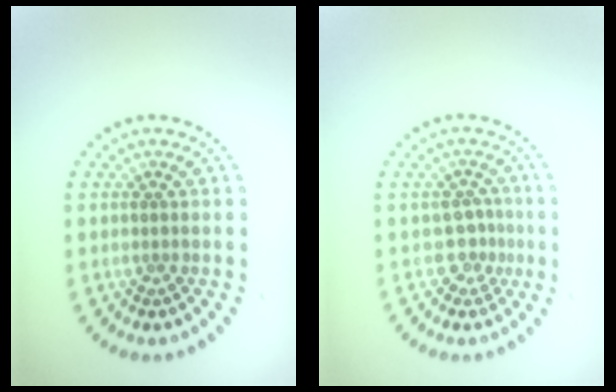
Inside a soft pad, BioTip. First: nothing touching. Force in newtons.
{"total": 2.0, "press": 1.4, "slide": 1.4}